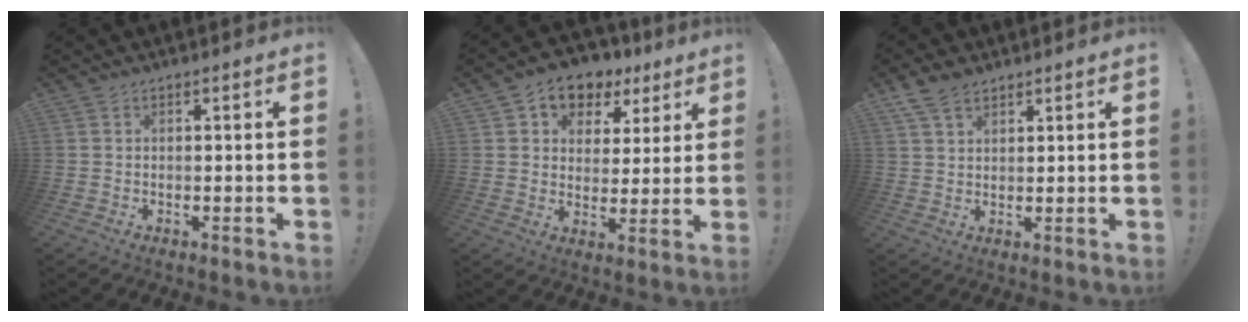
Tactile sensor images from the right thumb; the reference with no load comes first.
{"total": 8.8, "force": [4.8, 6.6, 3.4], "torque": [-0.052, -0.026, 0.091]}
{"total": 6.3, "force": [4.3, 3.4, 3.0], "torque": [-0.061, -0.013, 0.085]}